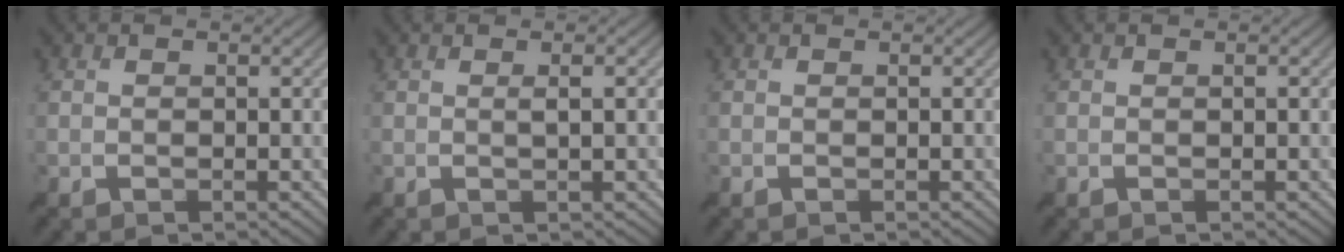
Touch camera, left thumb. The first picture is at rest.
{"total": 2.5, "force": [0.4, 0.4, 2.4], "torque": [-0.039, 0.008, 0.001]}
{"total": 0.0}
{"total": 0.0}